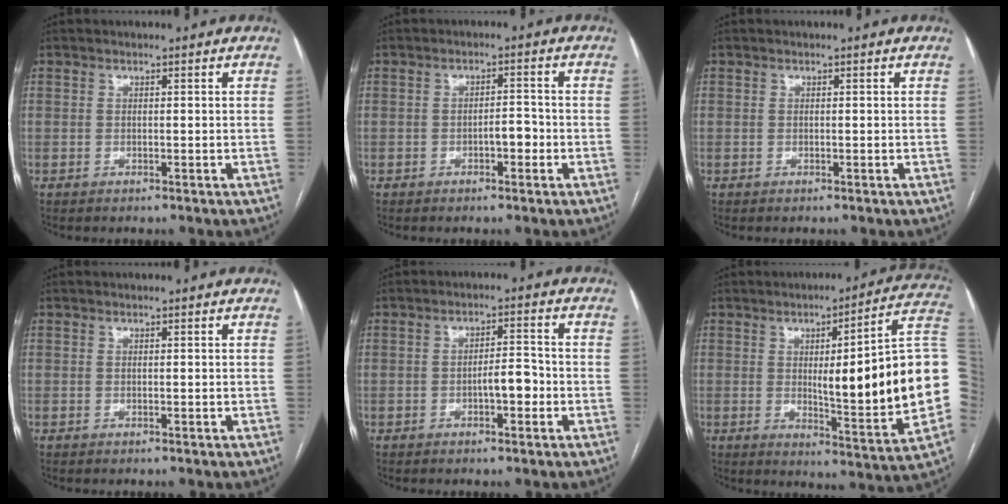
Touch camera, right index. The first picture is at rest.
{"total": 2.7, "force": [-1.1, 1.0, 2.2], "torque": [-0.030, 0.006, -0.018]}
{"total": 0.0}
{"total": 0.0}
{"total": 4.0, "force": [-1.4, 1.2, 3.6], "torque": [-0.054, 0.008, -0.021]}
{"total": 21.6, "force": [-0.1, 1.6, 21.5], "torque": [-0.220, 0.016, 0.002]}